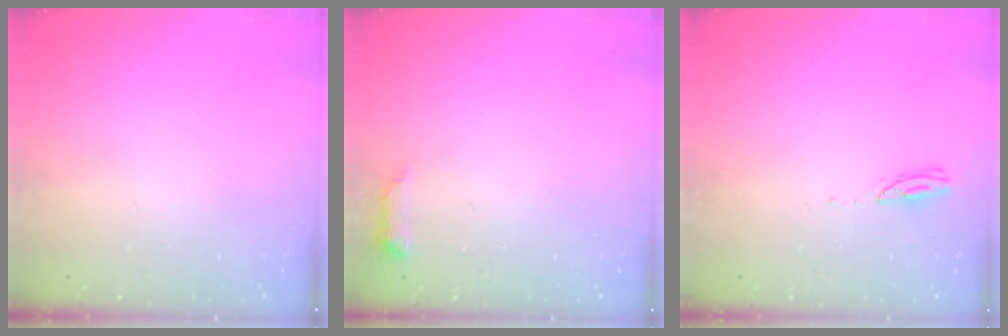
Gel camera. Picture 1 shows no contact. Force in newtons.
{"total": 4.9, "press": 4.9, "slide": 0.8}
{"total": 2.9, "press": 2.9, "slide": 0.2}